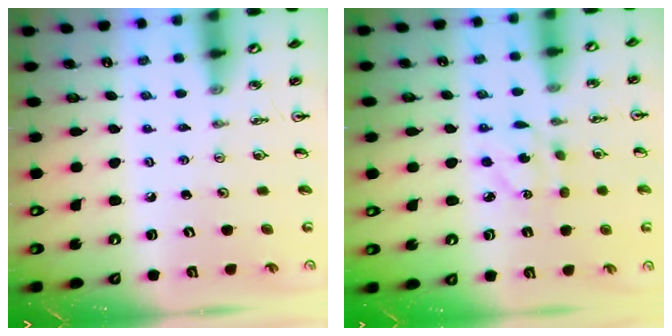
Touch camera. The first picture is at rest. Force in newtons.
{"total": 5.0, "press": 5.0, "slide": 0.3}